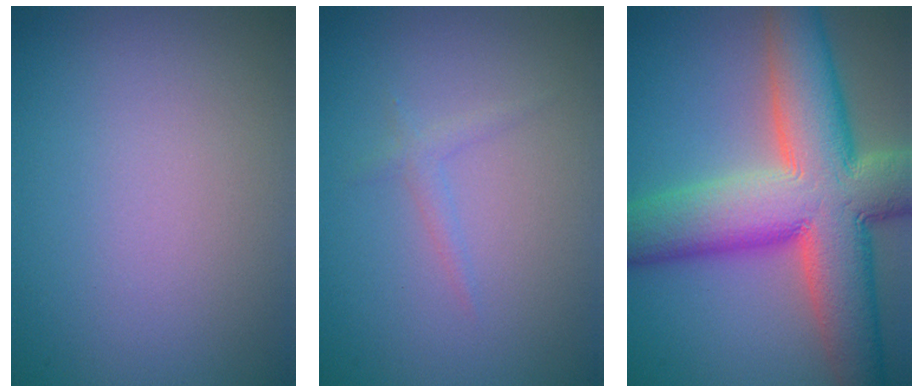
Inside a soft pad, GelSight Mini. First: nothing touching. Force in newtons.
{"total": 0.9, "press": 0.9, "slide": 0.1}
{"total": 13.7, "press": 13.7, "slide": 0.9}